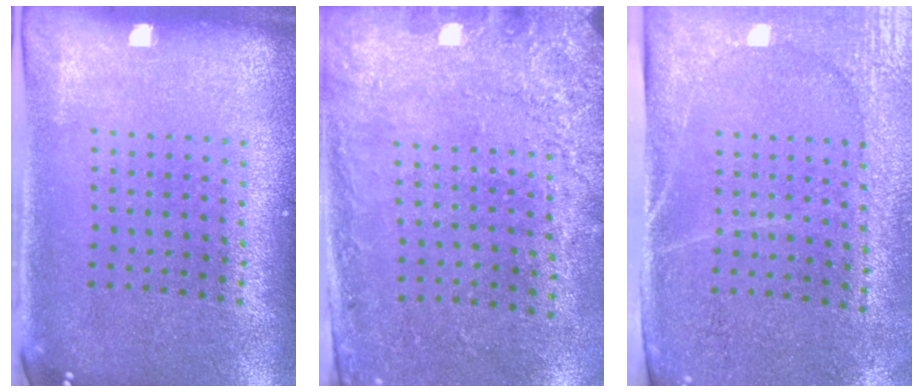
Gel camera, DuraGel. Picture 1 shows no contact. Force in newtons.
{"total": 2.7, "press": 2.0, "slide": 1.8}
{"total": 2.9, "press": 2.5, "slide": 1.4}